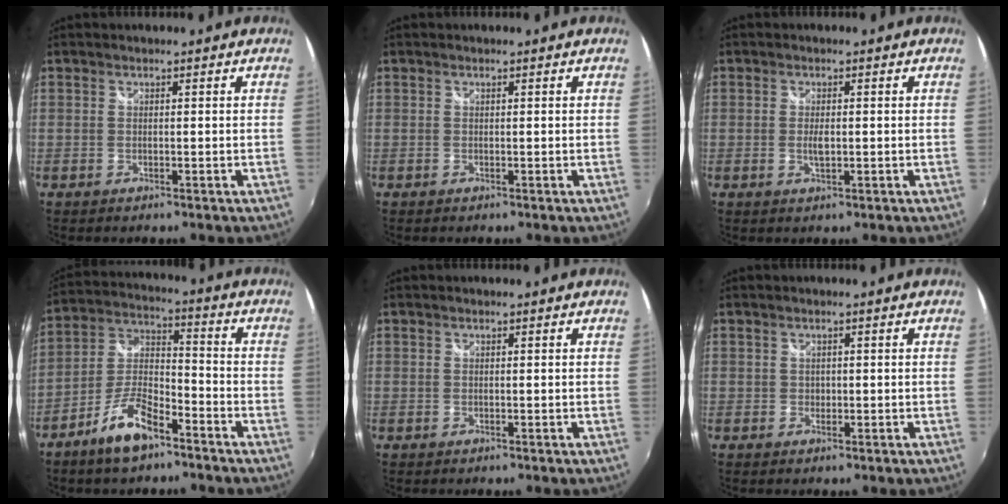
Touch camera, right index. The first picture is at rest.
{"total": 0.0}
{"total": 2.0, "force": [-0.2, 0.9, 1.7], "torque": [-0.032, -0.003, -0.003]}
{"total": 10.6, "force": [-7.1, 3.8, 6.9], "torque": [-0.149, 0.009, -0.130]}
{"total": 0.0}
{"total": 0.9, "force": [0.0, 0.9, 0.1], "torque": [0.002, -0.001, 0.000]}